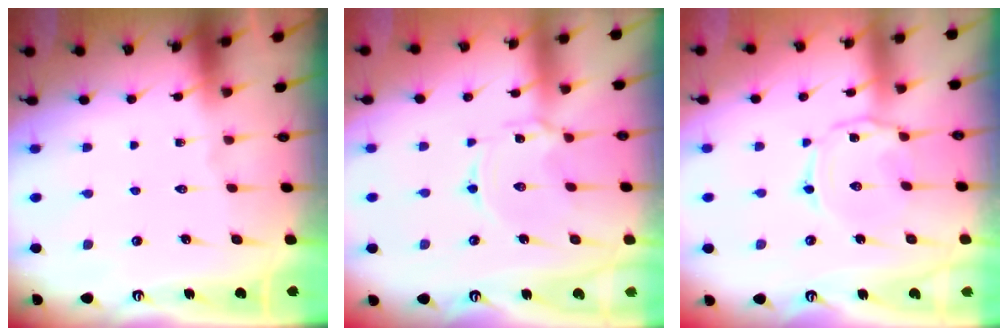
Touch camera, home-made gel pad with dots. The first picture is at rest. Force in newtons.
{"total": 2.4, "press": 2.4, "slide": 0.3}
{"total": 2.6, "press": 2.6, "slide": 0.4}